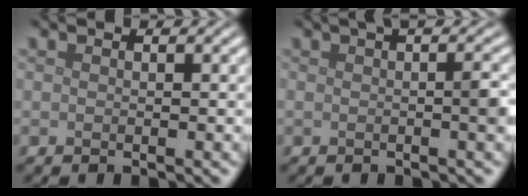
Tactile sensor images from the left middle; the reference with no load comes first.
{"total": 3.7, "force": [0.4, 1.0, 3.6], "torque": [-0.036, 0.010, 0.002]}